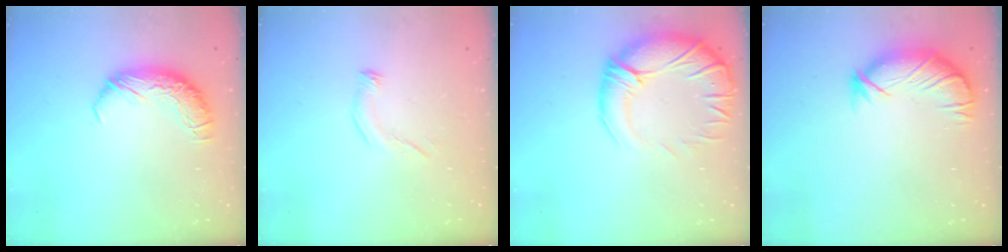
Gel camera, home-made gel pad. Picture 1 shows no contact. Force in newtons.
{"total": 5.5, "press": 5.5, "slide": 0.5}
{"total": 7.6, "press": 5.9, "slide": 4.8}
{"total": 3.9, "press": 3.4, "slide": 2.0}